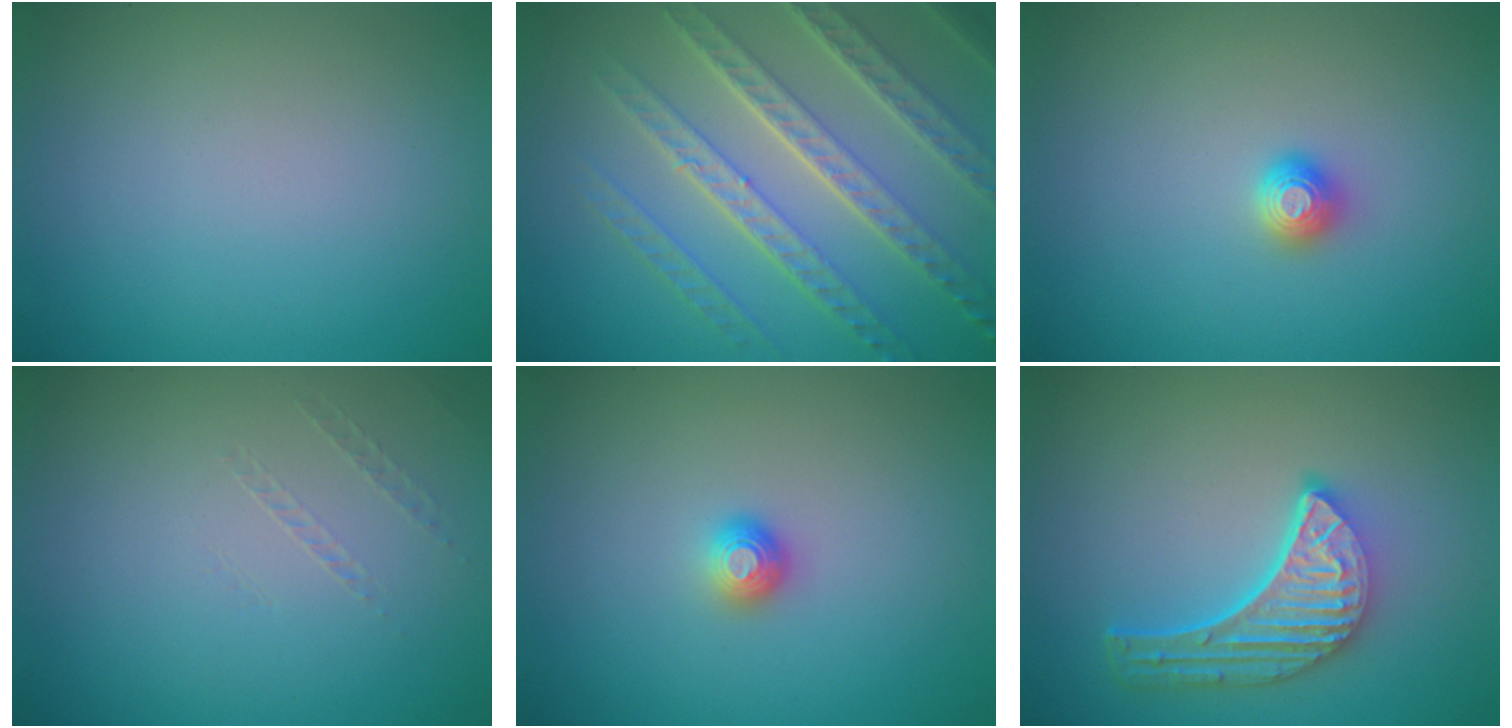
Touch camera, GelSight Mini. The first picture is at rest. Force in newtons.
{"total": 8.2, "press": 5.7, "slide": 5.9}
{"total": 1.3, "press": 1.2, "slide": 0.5}
{"total": 0.5, "press": 0.2, "slide": 0.5}
{"total": 1.3, "press": 1.2, "slide": 0.7}
{"total": 5.7, "press": 4.3, "slide": 3.7}